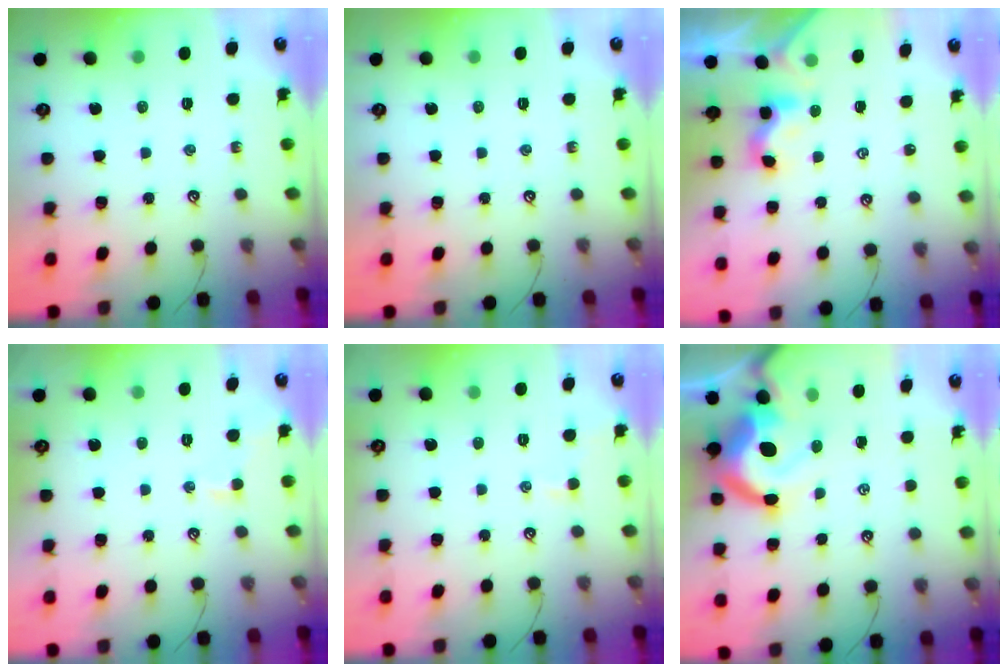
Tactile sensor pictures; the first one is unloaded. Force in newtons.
{"total": 0.0}
{"total": 2.3, "press": 2.3, "slide": 0.0}
{"total": 0.7, "press": 0.4, "slide": 0.6}
{"total": 1.3, "press": 1.2, "slide": 0.4}
{"total": 15.9, "press": 15.7, "slide": 2.5}